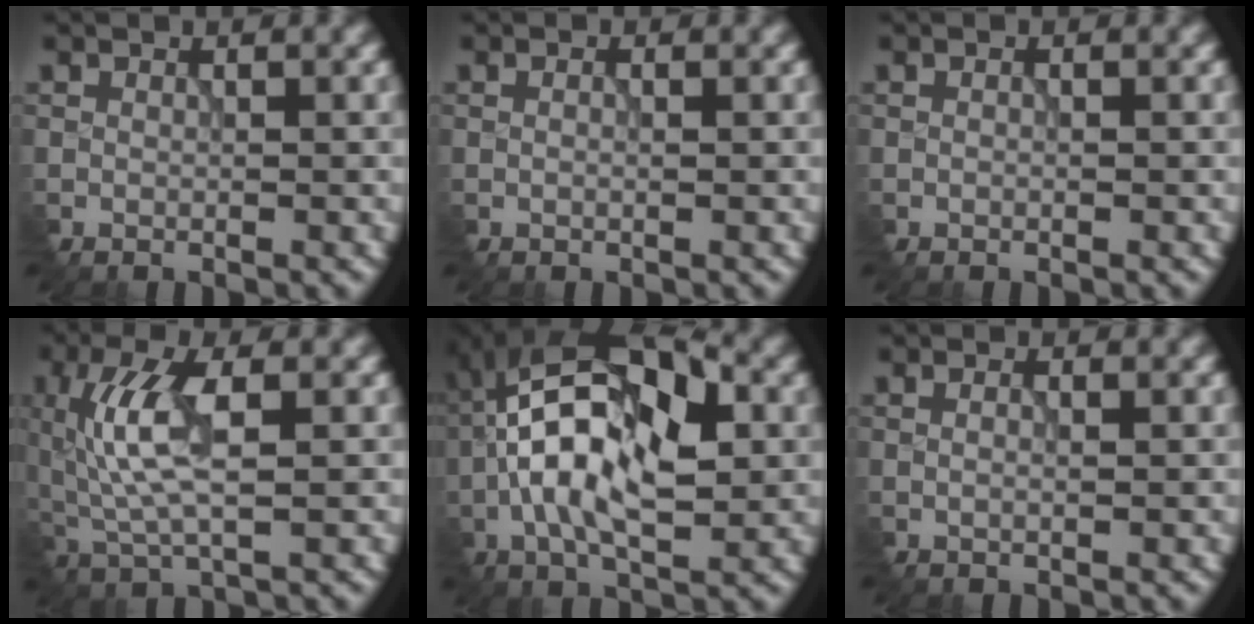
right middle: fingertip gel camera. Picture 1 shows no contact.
{"total": 0.9, "force": [-0.2, 0.5, 0.8], "torque": [-0.005, -0.002, -0.008]}
{"total": 0.5, "force": [-0.4, 0.2, 0.3], "torque": [-0.003, -0.003, -0.005]}
{"total": 6.5, "force": [0.2, 2.5, 6.0], "torque": [-0.128, 0.006, 0.006]}
{"total": 12.5, "force": [-1.3, 5.9, 10.9], "torque": [-0.180, 0.028, -0.030]}
{"total": 1.2, "force": [-0.1, 0.6, 1.0], "torque": [-0.008, -0.002, -0.007]}